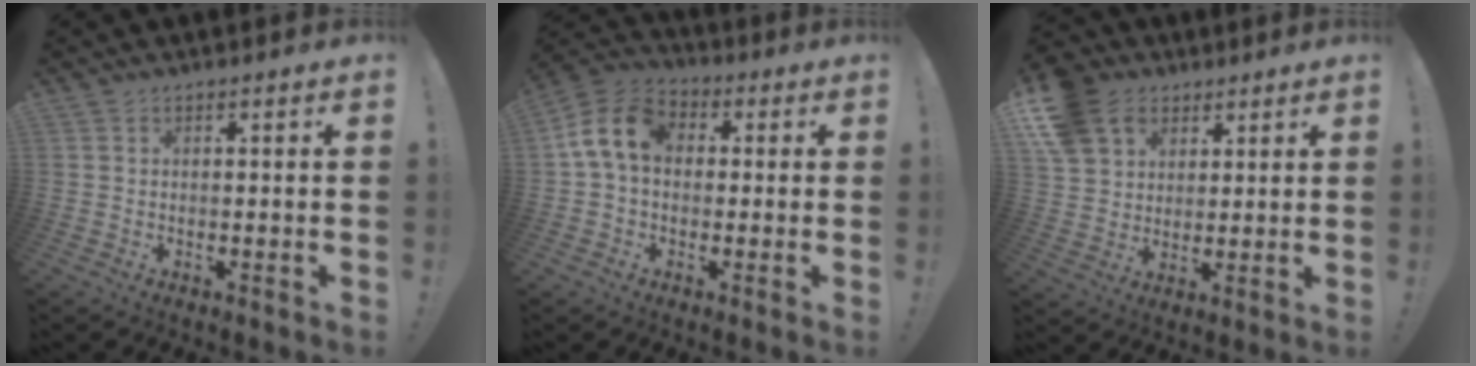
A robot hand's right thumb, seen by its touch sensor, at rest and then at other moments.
{"total": 12.0, "force": [2.1, 8.4, 8.2], "torque": [-0.158, 0.021, 0.046]}
{"total": 13.3, "force": [6.2, 10.6, 5.1], "torque": [-0.099, -0.026, 0.128]}